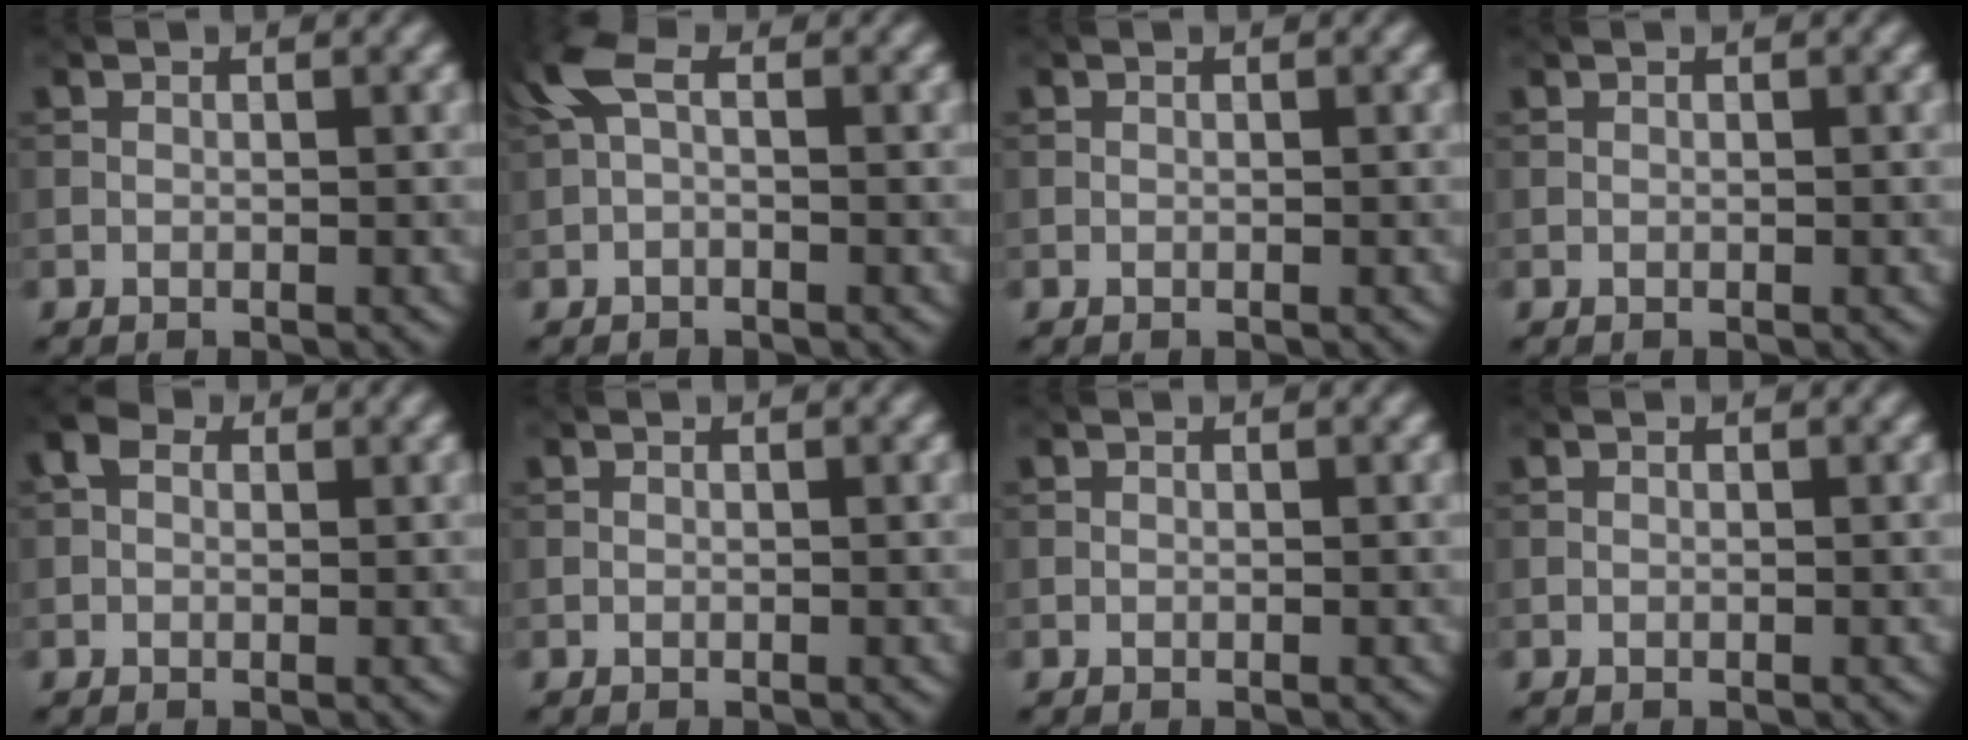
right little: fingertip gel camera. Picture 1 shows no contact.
{"total": 2.6, "force": [0.0, 0.9, 2.5], "torque": [-0.059, 0.010, -0.007]}
{"total": 0.0}
{"total": 0.0}
{"total": 1.6, "force": [0.3, 1.2, 1.1], "torque": [-0.019, 0.006, -0.002]}
{"total": 0.0}
{"total": 0.0}
{"total": 0.9, "force": [-0.5, -0.6, -0.3], "torque": [0.007, -0.002, -0.006]}